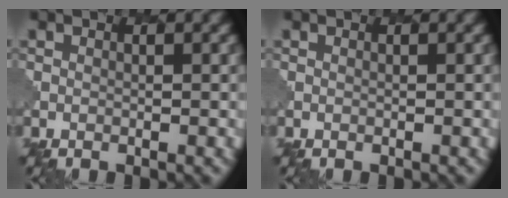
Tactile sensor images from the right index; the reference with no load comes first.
{"total": 0.0}